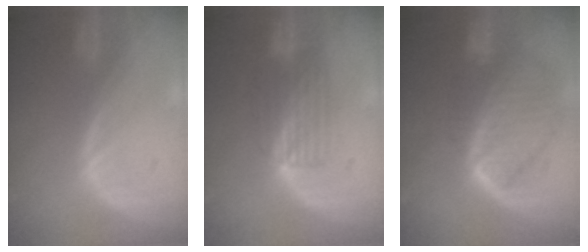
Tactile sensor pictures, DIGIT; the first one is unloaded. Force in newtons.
{"total": 4.3, "press": 4.2, "slide": 1.1}
{"total": 10.1, "press": 8.7, "slide": 5.1}